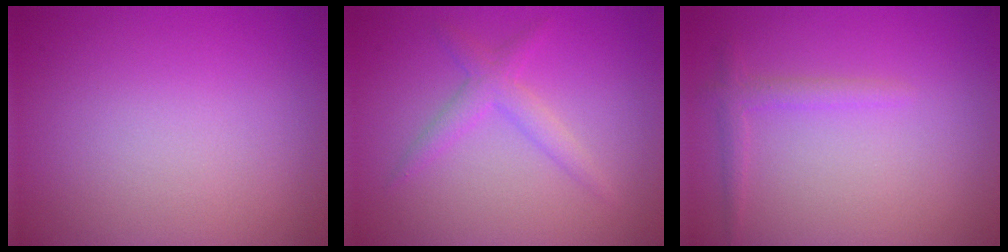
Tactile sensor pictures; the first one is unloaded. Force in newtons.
{"total": 2.2, "press": 2.2, "slide": 0.1}
{"total": 1.4, "press": 1.4, "slide": 0.1}